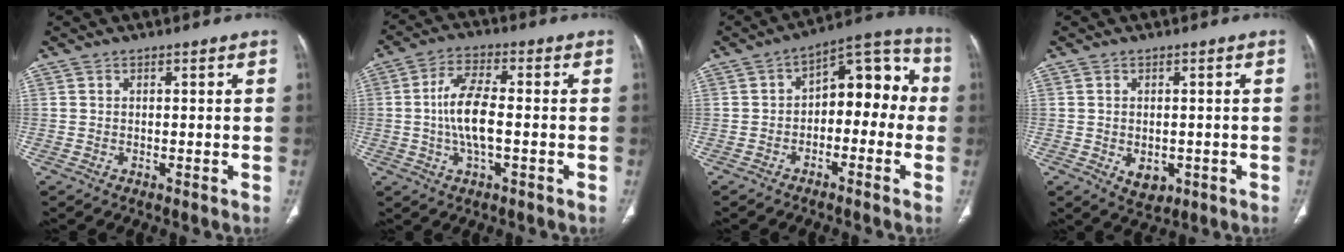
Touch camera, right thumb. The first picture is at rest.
{"total": 9.0, "force": [-0.8, 3.4, 8.3], "torque": [-0.172, 0.012, -0.019]}
{"total": 12.3, "force": [-1.2, 7.6, 9.6], "torque": [-0.080, 0.056, -0.030]}
{"total": 4.1, "force": [-1.1, 2.9, 2.7], "torque": [-0.032, 0.000, -0.002]}